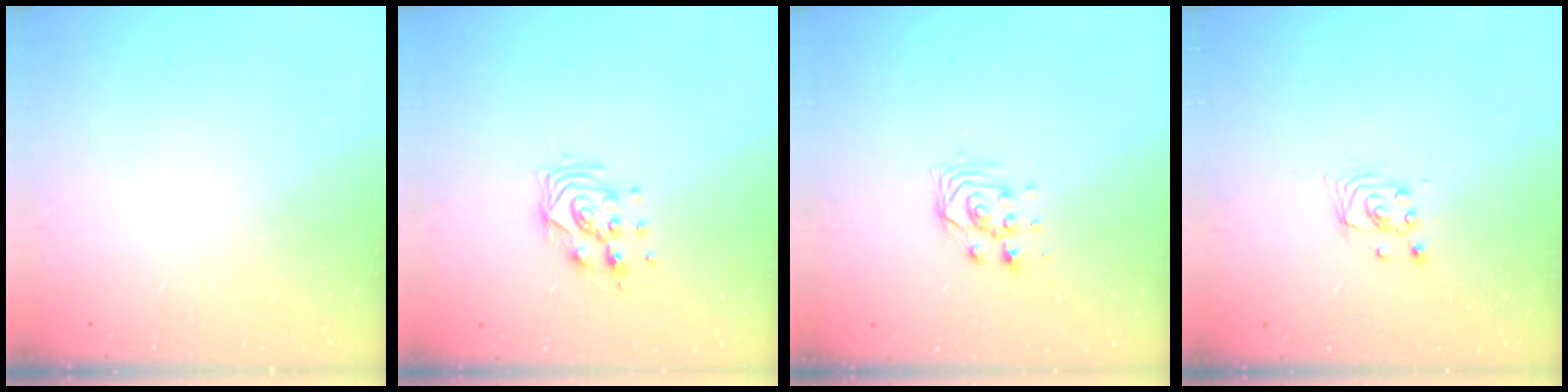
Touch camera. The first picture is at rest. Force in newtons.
{"total": 8.8, "press": 8.7, "slide": 0.9}
{"total": 3.5, "press": 3.4, "slide": 0.8}
{"total": 2.8, "press": 2.8, "slide": 0.1}